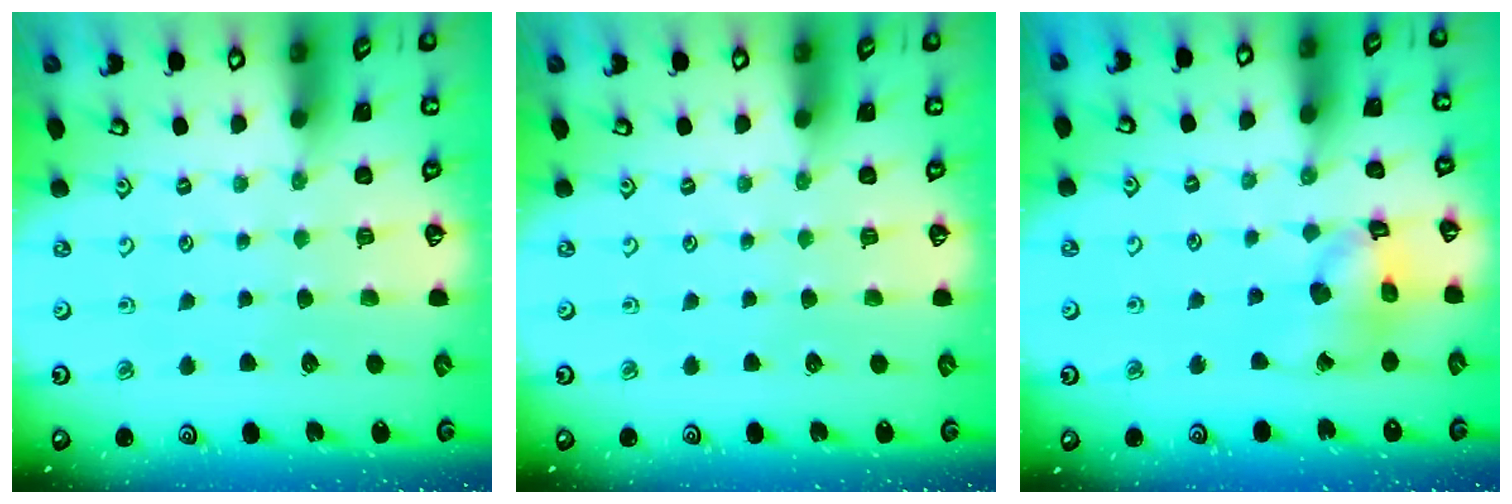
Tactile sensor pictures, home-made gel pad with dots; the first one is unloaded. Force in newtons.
{"total": 0.0}
{"total": 12.6, "press": 12.5, "slide": 1.5}